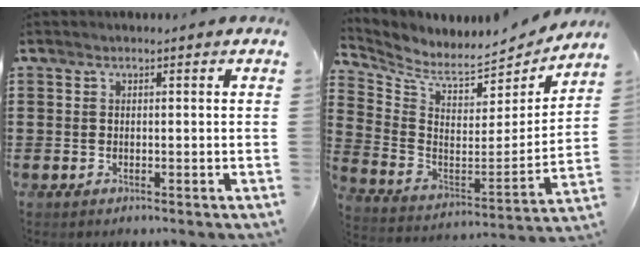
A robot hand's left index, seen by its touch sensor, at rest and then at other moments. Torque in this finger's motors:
{"motor_torque": [2.14, 0.00, 0.26, 0.11]}